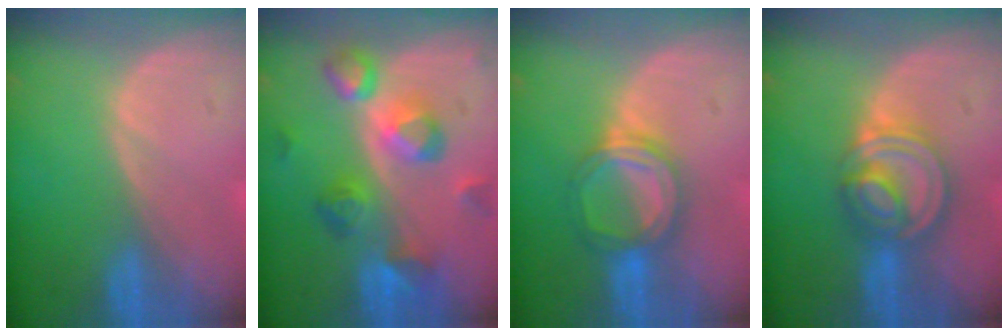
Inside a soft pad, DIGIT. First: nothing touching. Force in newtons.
{"total": 8.8, "press": 8.5, "slide": 2.4}
{"total": 5.7, "press": 5.4, "slide": 1.5}
{"total": 7.7, "press": 6.7, "slide": 3.8}